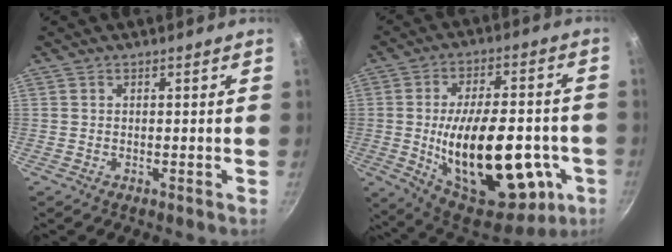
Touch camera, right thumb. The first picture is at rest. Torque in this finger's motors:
{"motor_torque": [0.68, 0.99, 2.21, -0.56, 0.66]}